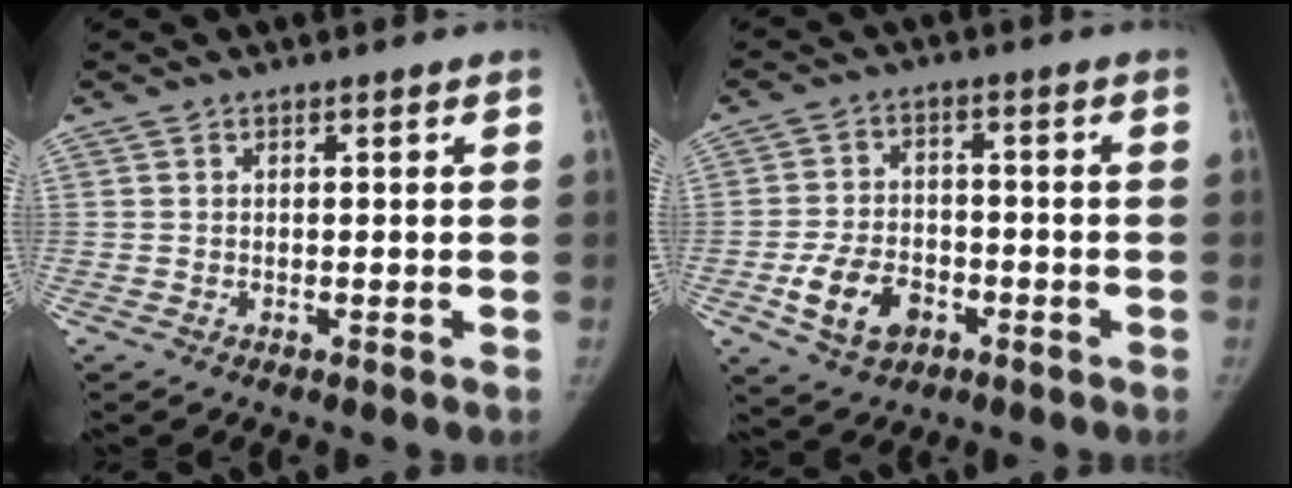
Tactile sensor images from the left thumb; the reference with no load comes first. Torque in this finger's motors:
{"motor_torque": [-0.47, 0.63, 0.07, -0.04, 0.03]}